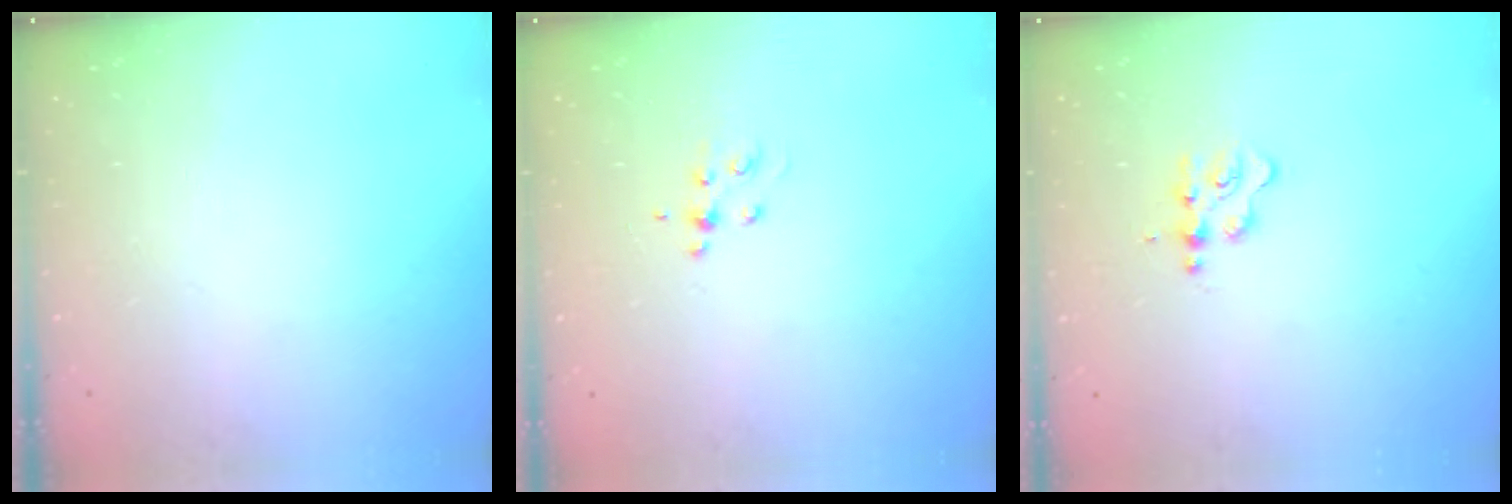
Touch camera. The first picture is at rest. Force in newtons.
{"total": 5.1, "press": 4.9, "slide": 1.2}
{"total": 2.4, "press": 2.4, "slide": 0.3}